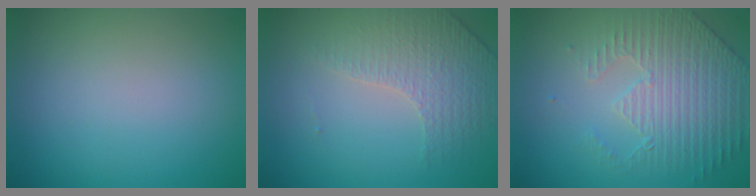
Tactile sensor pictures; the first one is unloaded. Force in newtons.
{"total": 4.2, "press": 2.9, "slide": 3.1}
{"total": 4.4, "press": 3.5, "slide": 2.6}